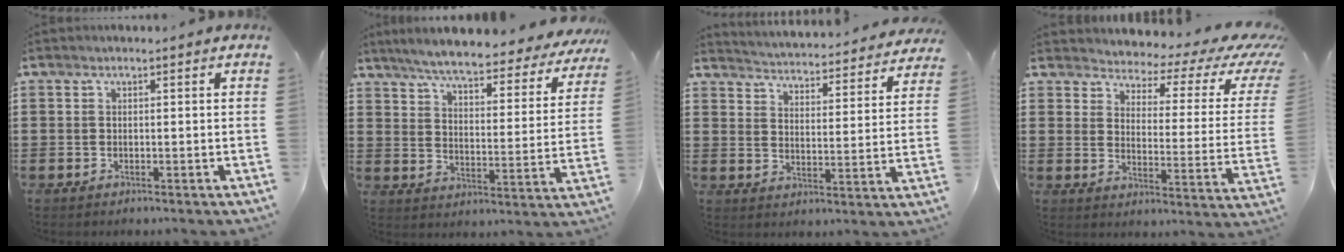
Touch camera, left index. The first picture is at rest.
{"total": 6.5, "force": [5.9, 0.2, 2.7], "torque": [-0.080, -0.039, 0.098]}
{"total": 3.5, "force": [3.4, -0.5, -0.1], "torque": [-0.022, -0.038, 0.052]}
{"total": 3.4, "force": [2.6, 1.3, 1.7], "torque": [-0.036, -0.029, 0.034]}